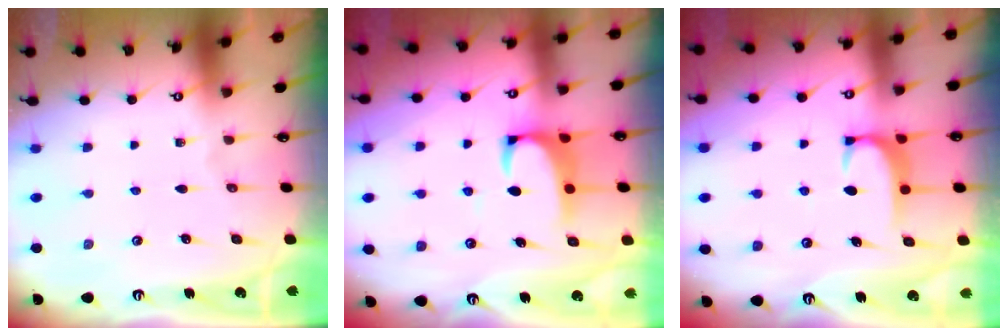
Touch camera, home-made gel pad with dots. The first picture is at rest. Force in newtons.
{"total": 2.1, "press": 1.9, "slide": 0.9}
{"total": 1.8, "press": 1.7, "slide": 0.4}